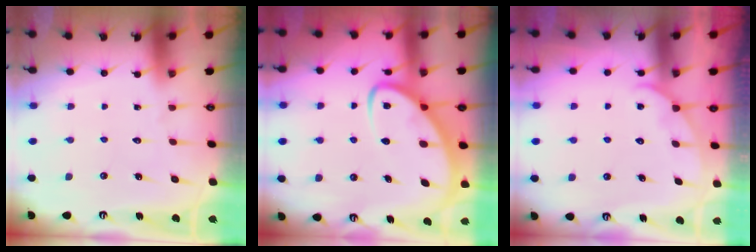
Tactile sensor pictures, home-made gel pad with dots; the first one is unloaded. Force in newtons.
{"total": 6.6, "press": 6.5, "slide": 0.7}
{"total": 4.0, "press": 4.0, "slide": 0.3}